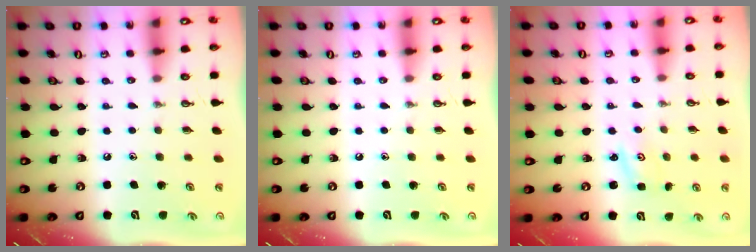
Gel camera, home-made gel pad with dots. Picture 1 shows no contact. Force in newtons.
{"total": 0.0}
{"total": 1.6, "press": 1.6, "slide": 0.3}